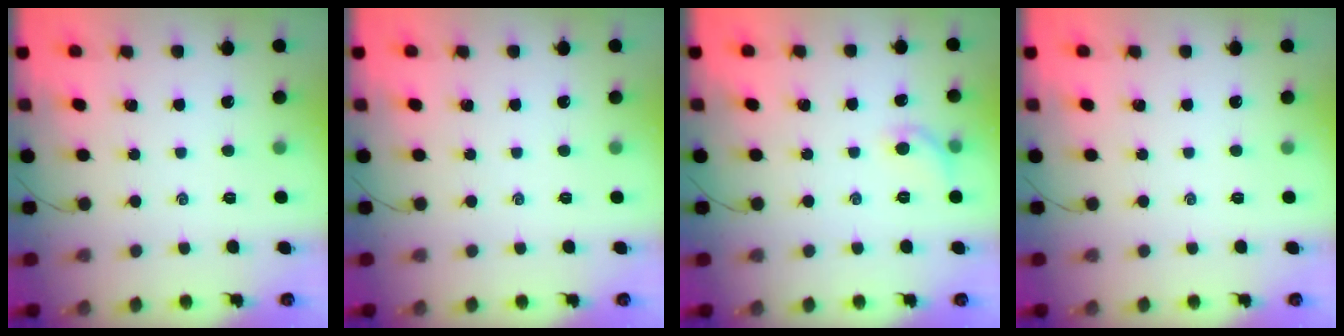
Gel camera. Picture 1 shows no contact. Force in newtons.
{"total": 0.0}
{"total": 5.5, "press": 5.4, "slide": 1.4}
{"total": 0.0}